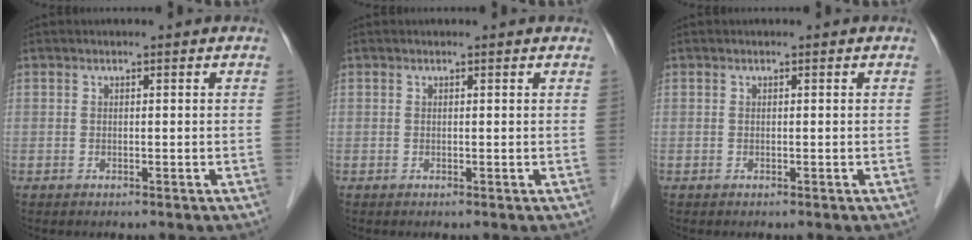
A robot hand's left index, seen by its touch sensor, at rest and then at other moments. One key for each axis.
{"total": 0.9, "fx": 0.8, "fy": 0.1, "fz": 0.3, "tx": -0.011, "ty": 0.001, "tz": 0.004}
{"total": 0.0}